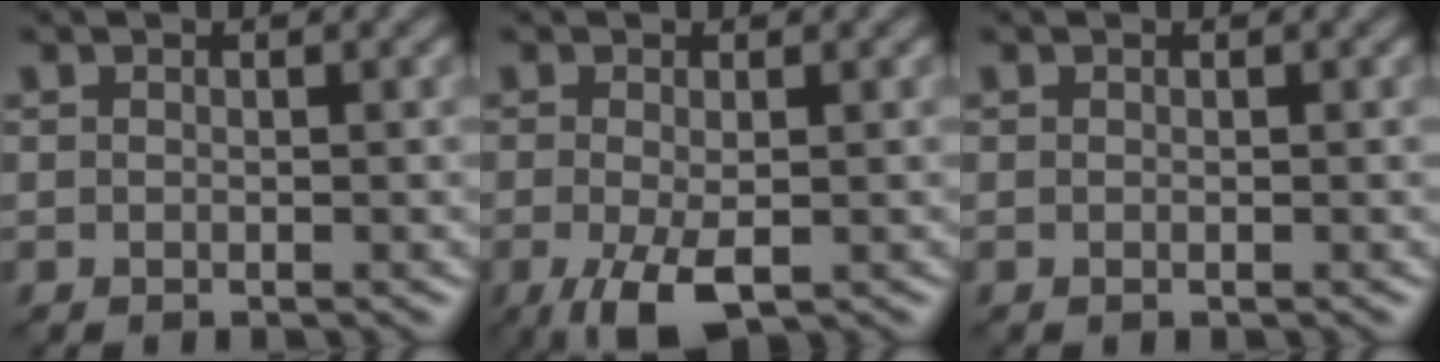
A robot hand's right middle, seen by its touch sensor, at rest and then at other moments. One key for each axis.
{"total": 4.8, "fx": -2.0, "fy": 2.1, "fz": 3.8, "tx": -0.087, "ty": -0.011, "tz": -0.028}
{"total": 0.0}